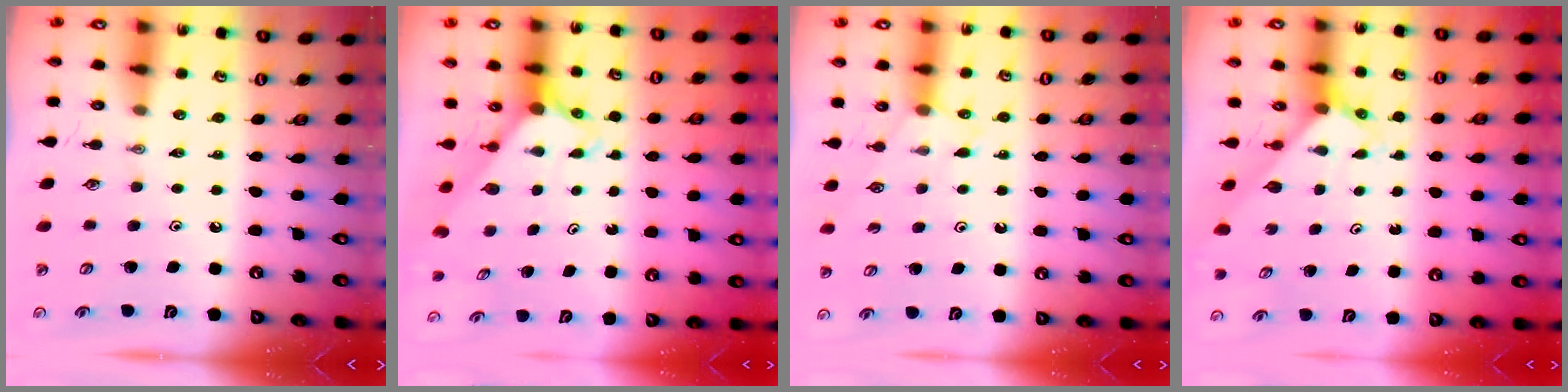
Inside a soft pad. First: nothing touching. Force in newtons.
{"total": 2.6, "press": 2.6, "slide": 0.2}
{"total": 5.2, "press": 5.2, "slide": 0.6}
{"total": 2.5, "press": 2.5, "slide": 0.3}